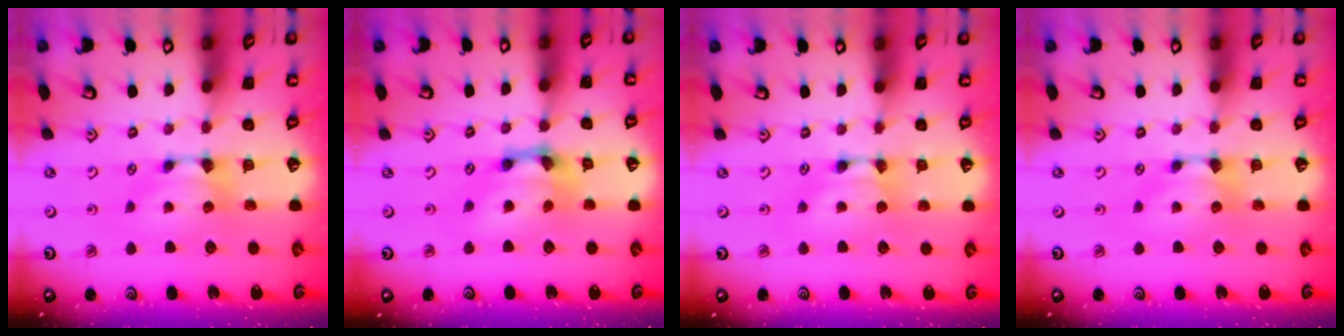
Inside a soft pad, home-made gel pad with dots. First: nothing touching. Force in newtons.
{"total": 6.1, "press": 5.4, "slide": 2.9}
{"total": 1.7, "press": 1.7, "slide": 0.1}
{"total": 0.0}